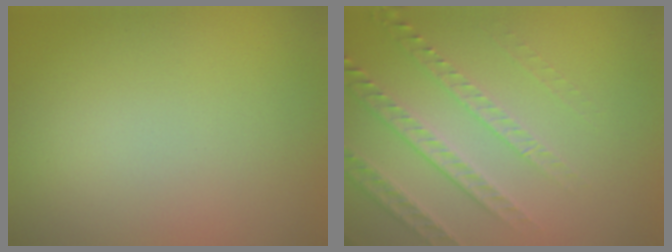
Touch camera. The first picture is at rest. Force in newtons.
{"total": 4.0, "press": 3.1, "slide": 2.5}